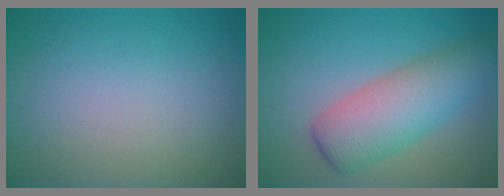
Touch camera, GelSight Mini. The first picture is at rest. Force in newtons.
{"total": 6.3, "press": 6.3, "slide": 0.2}